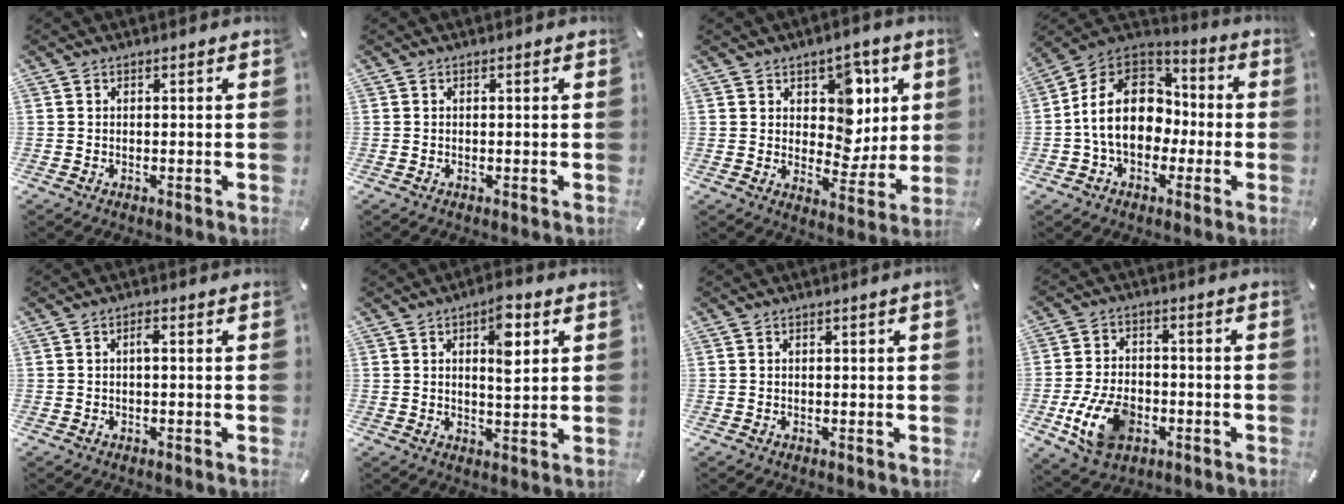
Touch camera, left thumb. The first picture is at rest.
{"total": 0.0}
{"total": 10.2, "force": [3.8, 8.2, 4.7], "torque": [-0.051, -0.027, 0.069]}
{"total": 17.3, "force": [-2.3, 13.5, 10.6], "torque": [-0.215, 0.027, -0.040]}
{"total": 1.7, "force": [-0.1, 0.5, 1.6], "torque": [-0.033, 0.005, -0.004]}
{"total": 7.8, "force": [2.8, 3.3, 6.5], "torque": [-0.086, -0.012, 0.038]}
{"total": 1.0, "force": [0.0, 0.0, 1.0], "torque": [-0.016, -0.003, 0.000]}
{"total": 12.2, "force": [-4.2, 8.2, 7.9], "torque": [-0.163, 0.010, -0.072]}